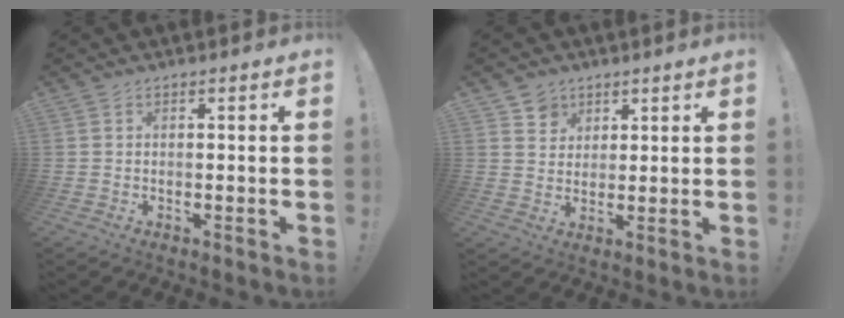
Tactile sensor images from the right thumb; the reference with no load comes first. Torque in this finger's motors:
{"motor_torque": [0.04, -0.05, 0.13, 0.01, -0.03]}